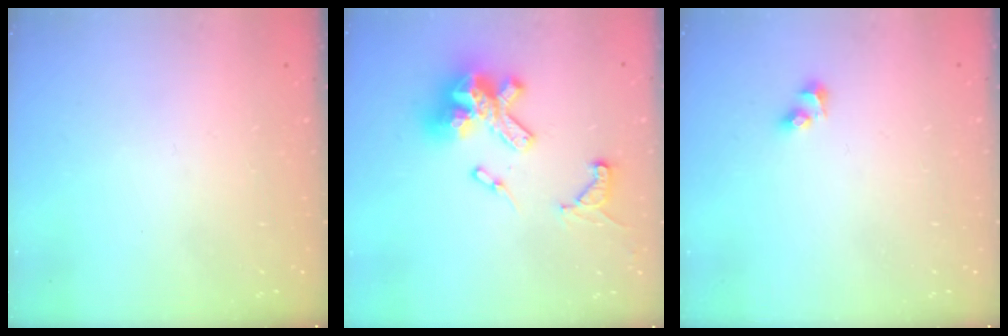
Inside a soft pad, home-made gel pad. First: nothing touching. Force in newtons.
{"total": 18.3, "press": 18.2, "slide": 1.6}
{"total": 2.8, "press": 2.5, "slide": 1.2}